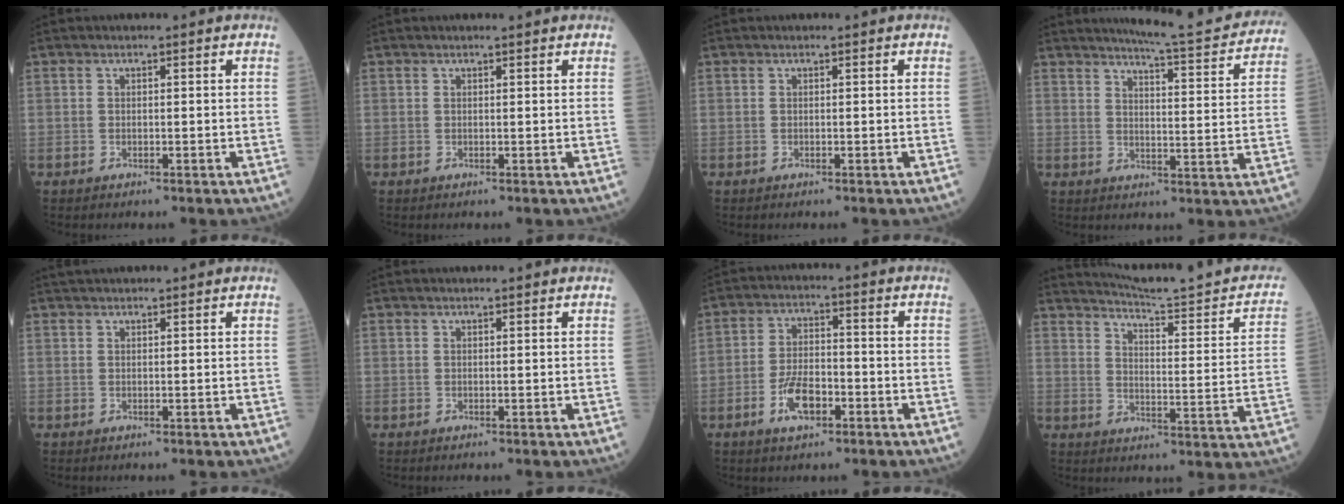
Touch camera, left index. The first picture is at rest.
{"total": 0.9, "force": [0.8, -0.1, 0.3], "torque": [-0.009, 0.000, 0.011]}
{"total": 0.0}
{"total": 14.7, "force": [13.9, 0.6, 4.6], "torque": [-0.062, -0.042, 0.160]}
{"total": 2.8, "force": [2.6, 0.3, 1.0], "torque": [-0.011, 0.033, 0.044]}
{"total": 1.7, "force": [1.5, 0.1, 0.7], "torque": [-0.007, 0.012, 0.022]}
{"total": 6.4, "force": [-3.1, 2.7, 5.0], "torque": [-0.104, 0.001, -0.057]}
{"total": 17.2, "force": [15.9, 0.2, 6.6], "torque": [-0.092, -0.058, 0.205]}